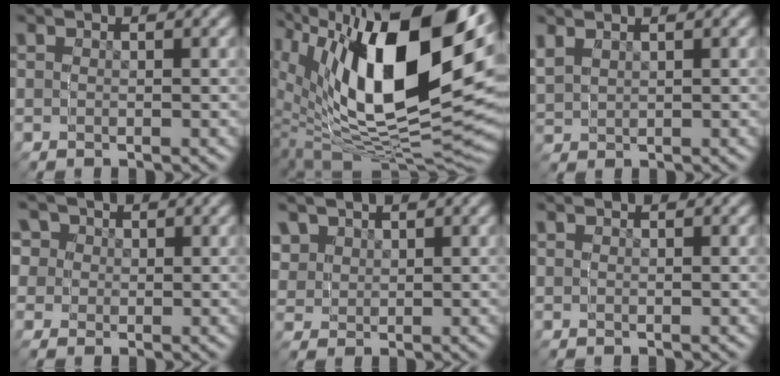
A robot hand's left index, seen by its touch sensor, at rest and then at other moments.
{"total": 14.7, "force": [4.9, 7.8, 11.5], "torque": [-0.210, 0.018, 0.080]}
{"total": 1.8, "force": [1.0, 1.5, 0.1], "torque": [-0.021, 0.002, 0.022]}
{"total": 6.6, "force": [1.4, 6.4, 0.6], "torque": [-0.026, -0.021, 0.024]}
{"total": 4.1, "force": [2.1, 3.6, 0.1], "torque": [-0.025, -0.013, 0.037]}
{"total": 0.0}